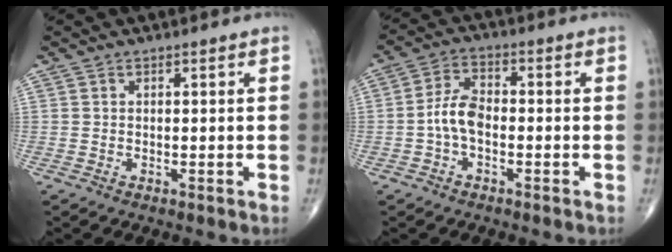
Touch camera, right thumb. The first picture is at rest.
{"total": 5.8, "force": [-1.4, 3.3, 4.6], "torque": [-0.088, 0.022, -0.034]}